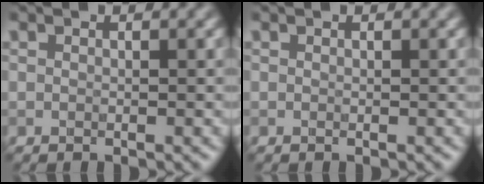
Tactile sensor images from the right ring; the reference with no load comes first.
{"total": 0.0}